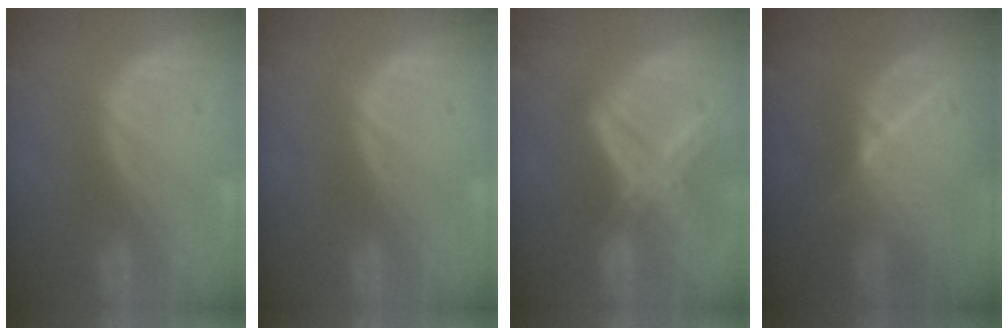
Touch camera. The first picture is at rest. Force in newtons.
{"total": 0.0}
{"total": 8.2, "press": 7.1, "slide": 4.1}
{"total": 9.0, "press": 8.0, "slide": 4.0}